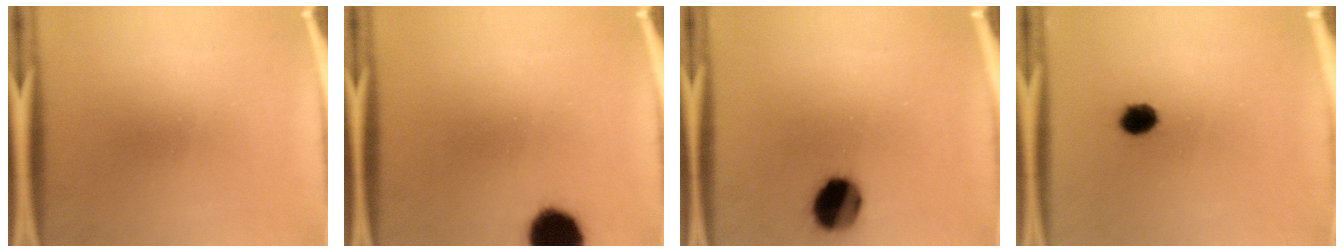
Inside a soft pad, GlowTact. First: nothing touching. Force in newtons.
{"total": 12.0}
{"total": 11.7}
{"total": 3.4}